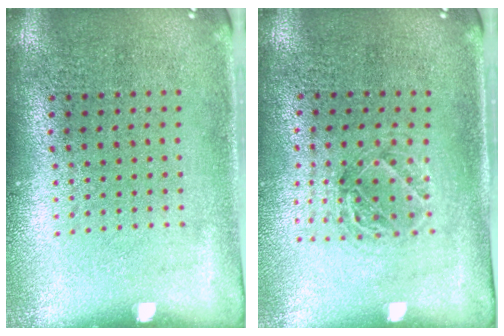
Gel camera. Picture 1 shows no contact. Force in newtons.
{"total": 1.0, "press": 1.0, "slide": 0.2}